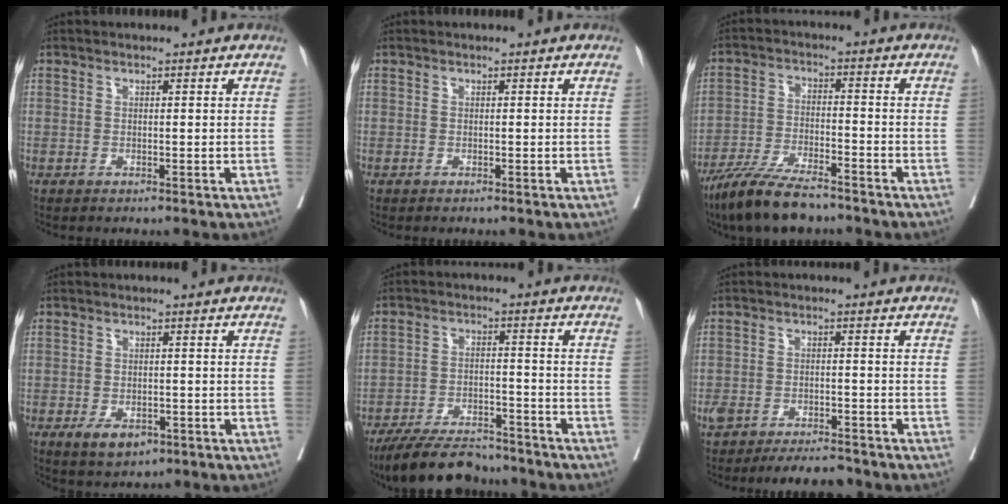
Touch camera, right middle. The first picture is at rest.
{"total": 0.0}
{"total": 10.6, "force": [-8.6, 1.9, 5.9], "torque": [-0.108, -0.025, -0.157]}
{"total": 4.3, "force": [-2.3, 2.5, 2.8], "torque": [-0.043, -0.001, -0.028]}
{"total": 12.0, "force": [-10.8, 2.9, 4.5], "torque": [-0.068, -0.003, -0.176]}
{"total": 7.6, "force": [-6.8, 1.9, 2.8], "torque": [-0.046, -0.001, -0.104]}